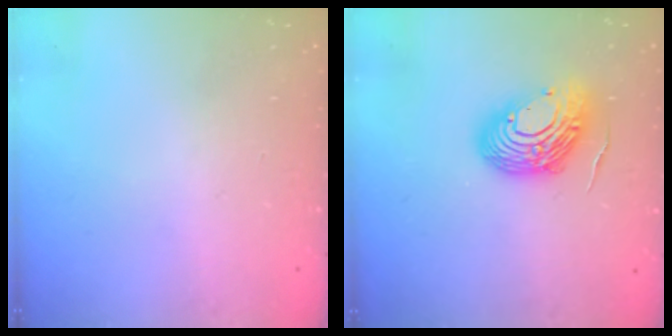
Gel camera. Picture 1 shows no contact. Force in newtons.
{"total": 13.1, "press": 12.9, "slide": 2.2}